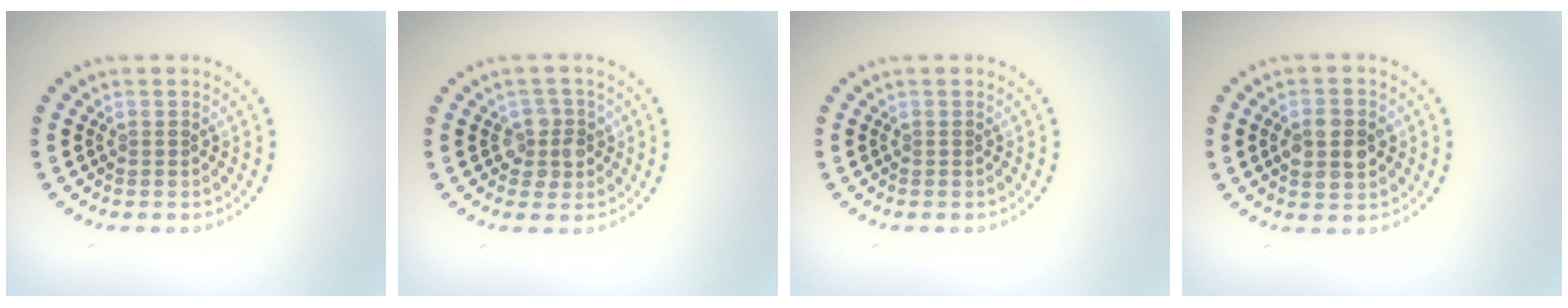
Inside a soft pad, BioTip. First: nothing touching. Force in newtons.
{"total": 2.3, "press": 2.0, "slide": 1.1}
{"total": 0.0}
{"total": 4.1, "press": 4.1, "slide": 0.1}